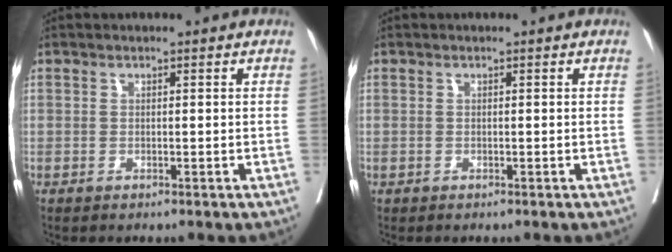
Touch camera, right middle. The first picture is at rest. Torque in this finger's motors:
{"motor_torque": [0.35, -0.36, -1.05, -0.21]}